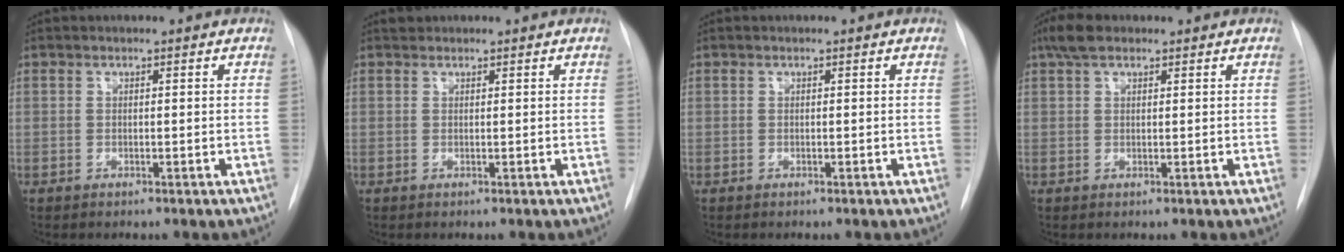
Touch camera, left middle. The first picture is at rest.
{"total": 0.7, "force": [0.7, 0.3, -0.1], "torque": [-0.003, 0.008, 0.011]}
{"total": 0.0}
{"total": 3.5, "force": [2.4, 1.5, 2.1], "torque": [-0.049, 0.019, 0.047]}